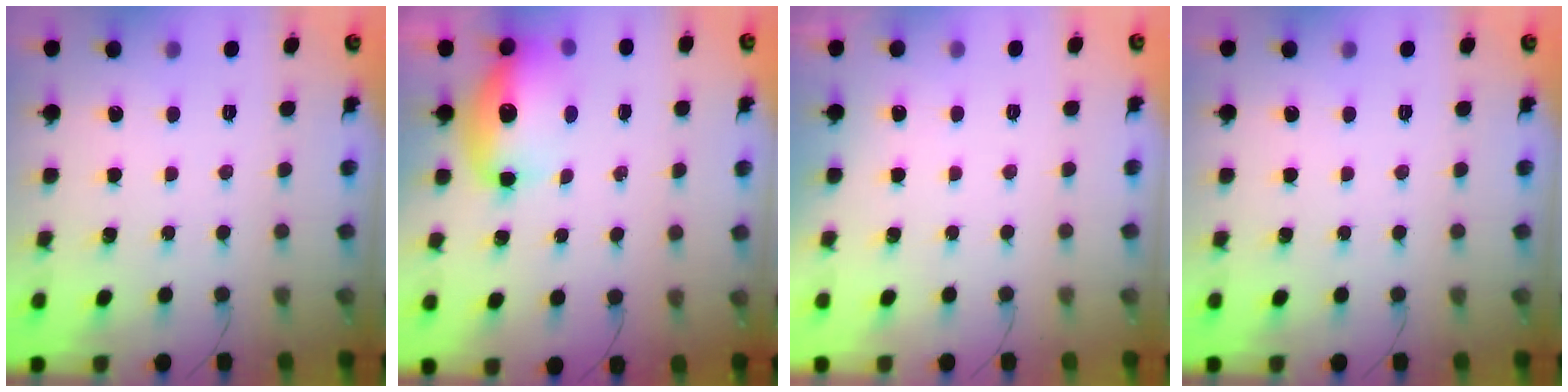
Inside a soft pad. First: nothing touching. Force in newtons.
{"total": 12.6, "press": 12.3, "slide": 3.0}
{"total": 11.7, "press": 1.6, "slide": 11.6}
{"total": 0.0}